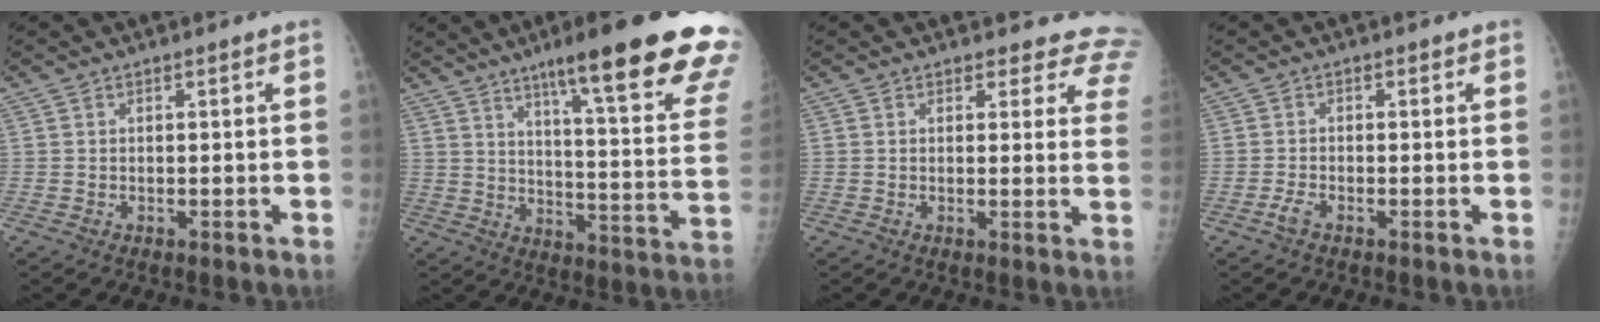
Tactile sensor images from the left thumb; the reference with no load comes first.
{"total": 26.2, "force": [17.0, 2.9, 19.7], "torque": [-0.237, -0.071, 0.234]}
{"total": 9.4, "force": [8.3, 4.1, 1.7], "torque": [0.040, -0.036, 0.057]}
{"total": 1.9, "force": [-1.1, 0.8, 1.3], "torque": [-0.025, 0.002, -0.024]}